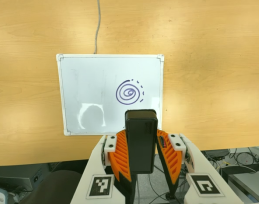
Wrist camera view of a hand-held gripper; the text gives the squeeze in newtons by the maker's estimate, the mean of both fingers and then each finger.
{"total": 7.1, "left": 6.3, "right": 7.9}